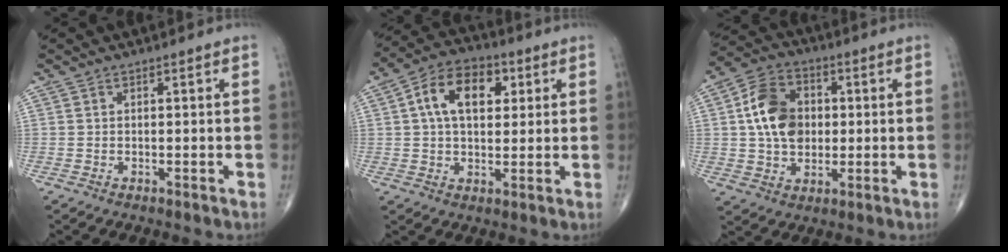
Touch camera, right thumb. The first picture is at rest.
{"total": 12.0, "force": [3.1, 7.4, 8.9], "torque": [-0.132, 0.014, 0.044]}
{"total": 12.4, "force": [1.2, 9.1, 8.3], "torque": [-0.128, 0.013, 0.017]}